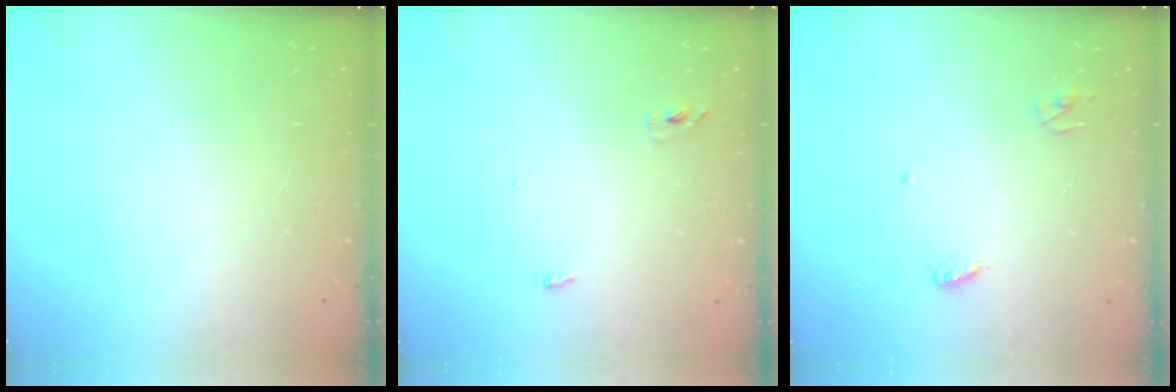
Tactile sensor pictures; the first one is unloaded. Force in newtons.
{"total": 2.9, "press": 2.7, "slide": 1.0}
{"total": 3.6, "press": 3.6, "slide": 0.3}